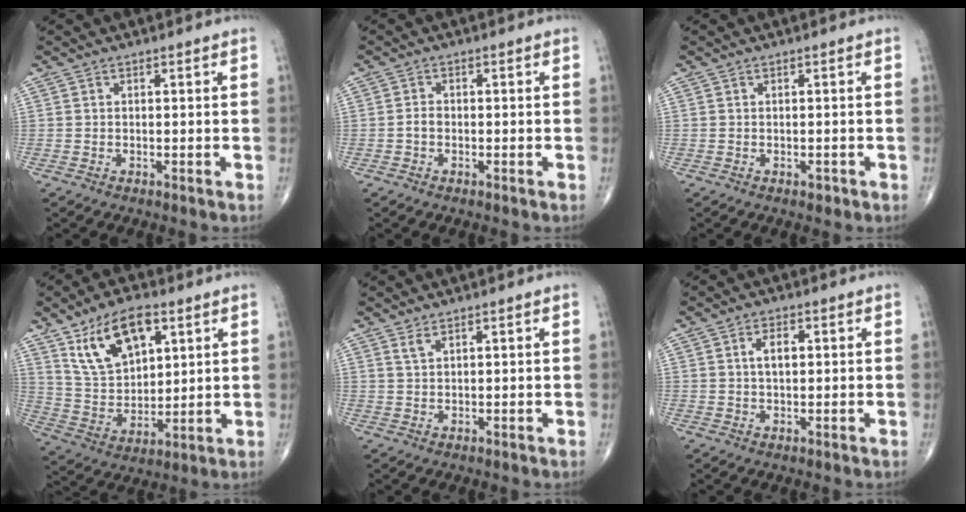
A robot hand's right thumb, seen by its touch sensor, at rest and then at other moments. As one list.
[{"total": 1.5, "force": [-0.5, 1.0, 0.9], "torque": [-0.014, 0.005, -0.012]}, {"total": 0.9, "force": [-0.4, 0.5, 0.6], "torque": [-0.006, -0.001, -0.004]}, {"total": 14.5, "force": [7.3, 7.7, 9.9], "torque": [-0.154, -0.023, 0.147]}, {"total": 1.5, "force": [1.1, 0.4, 0.9], "torque": [-0.018, -0.002, 0.025]}, {"total": 3.4, "force": [0.7, 1.8, 2.8], "torque": [-0.047, 0.003, 0.010]}]